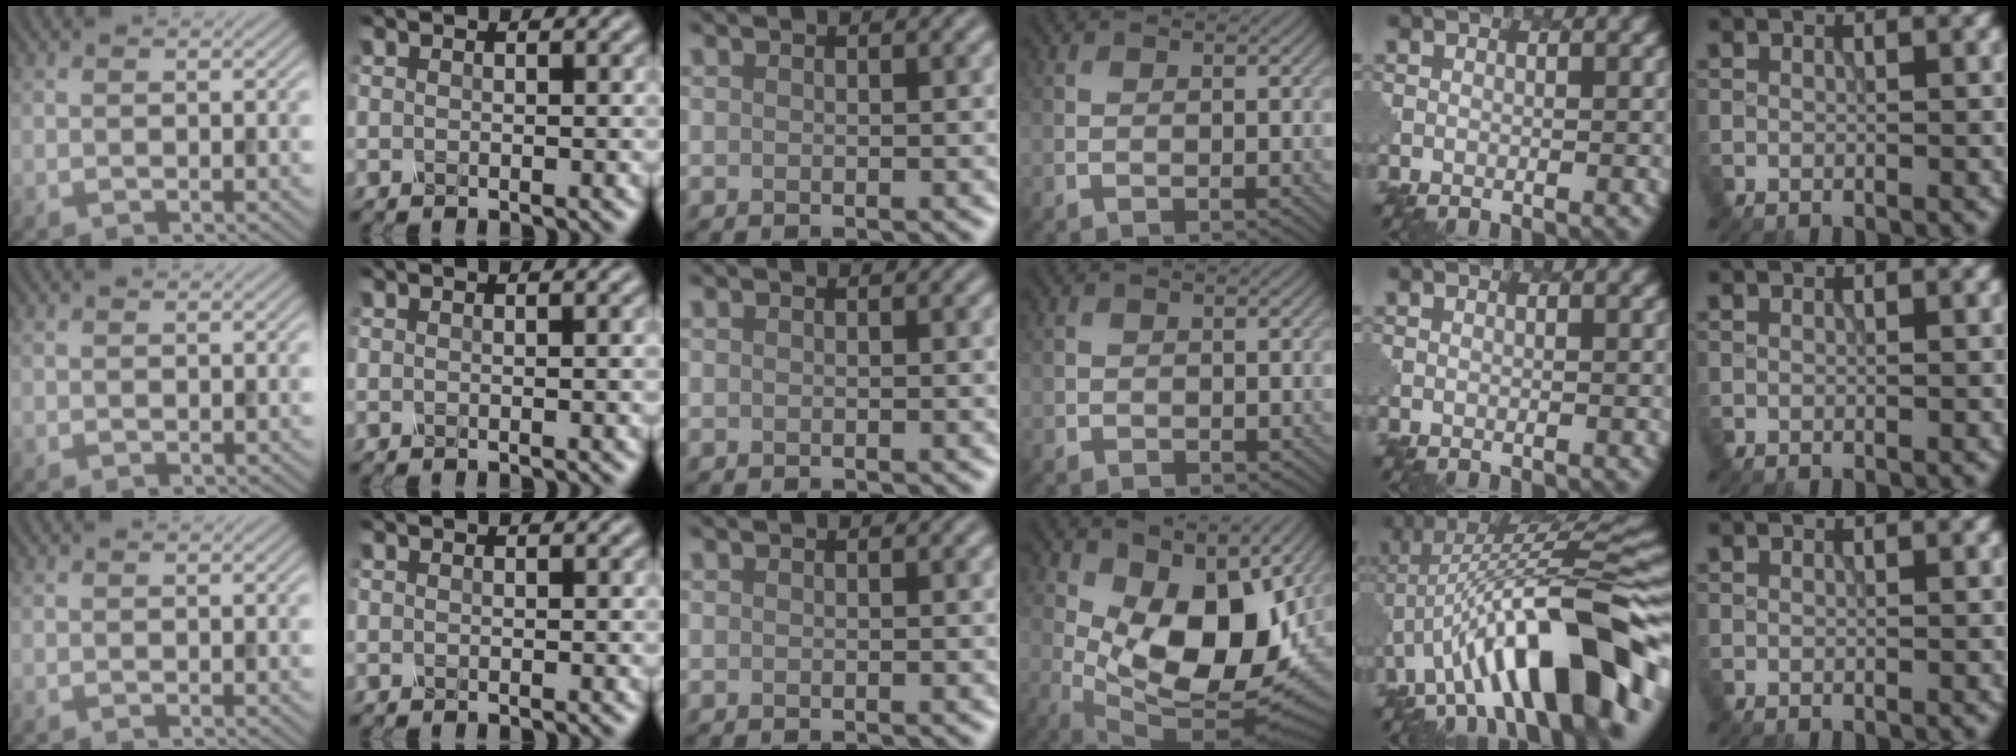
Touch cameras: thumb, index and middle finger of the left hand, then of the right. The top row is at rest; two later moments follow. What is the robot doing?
{"motion": "unscrew", "object": "spray bottle"}